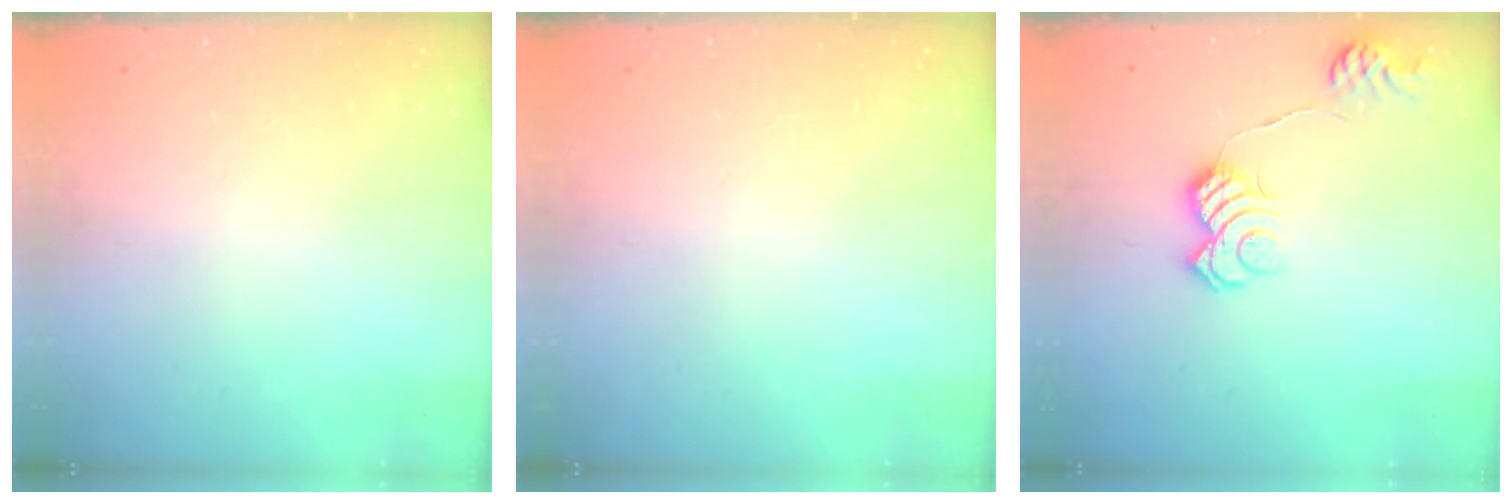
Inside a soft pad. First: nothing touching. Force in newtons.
{"total": 0.0}
{"total": 11.1, "press": 11.0, "slide": 1.0}